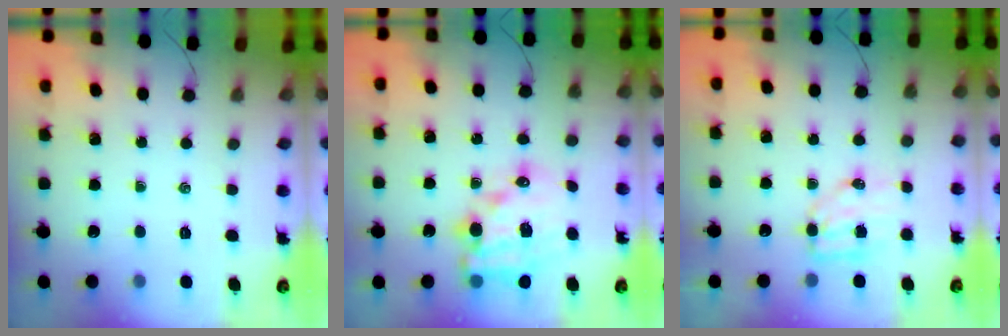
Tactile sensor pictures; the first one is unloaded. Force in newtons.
{"total": 15.0, "press": 14.6, "slide": 3.2}
{"total": 6.6, "press": 6.6, "slide": 0.9}